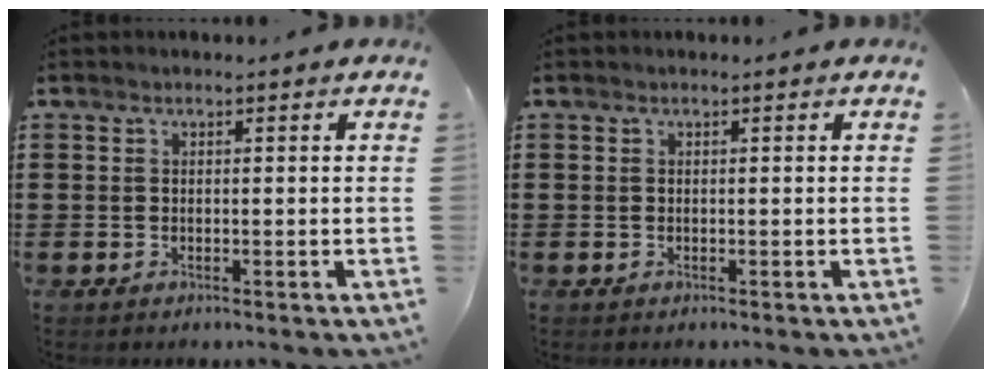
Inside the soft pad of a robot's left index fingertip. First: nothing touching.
{"total": 0.0}